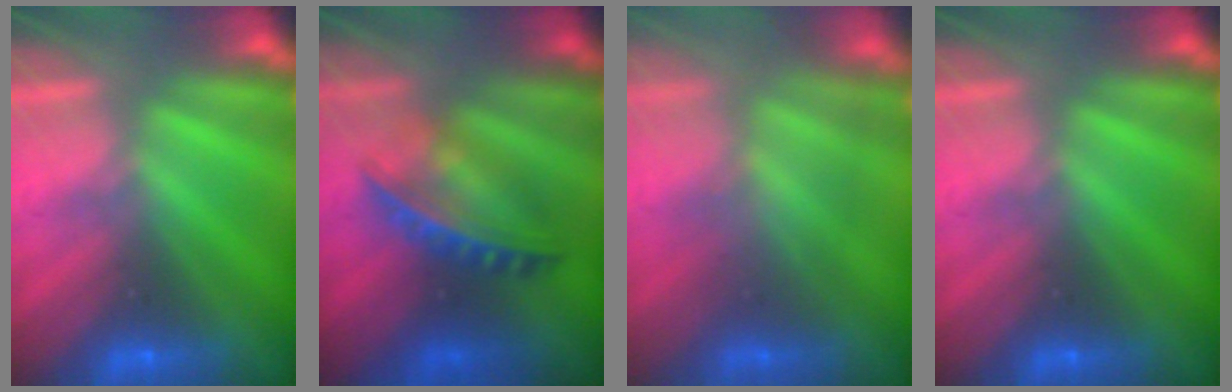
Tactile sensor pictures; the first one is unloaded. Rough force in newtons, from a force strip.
{"total": 8.5}
{"total": 3.5}
{"total": 0.0}